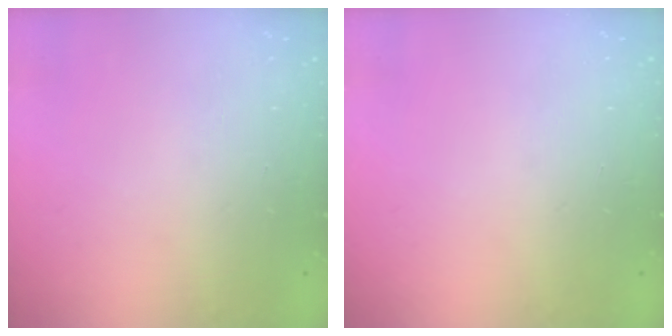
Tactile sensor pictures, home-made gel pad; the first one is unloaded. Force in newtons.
{"total": 0.0}